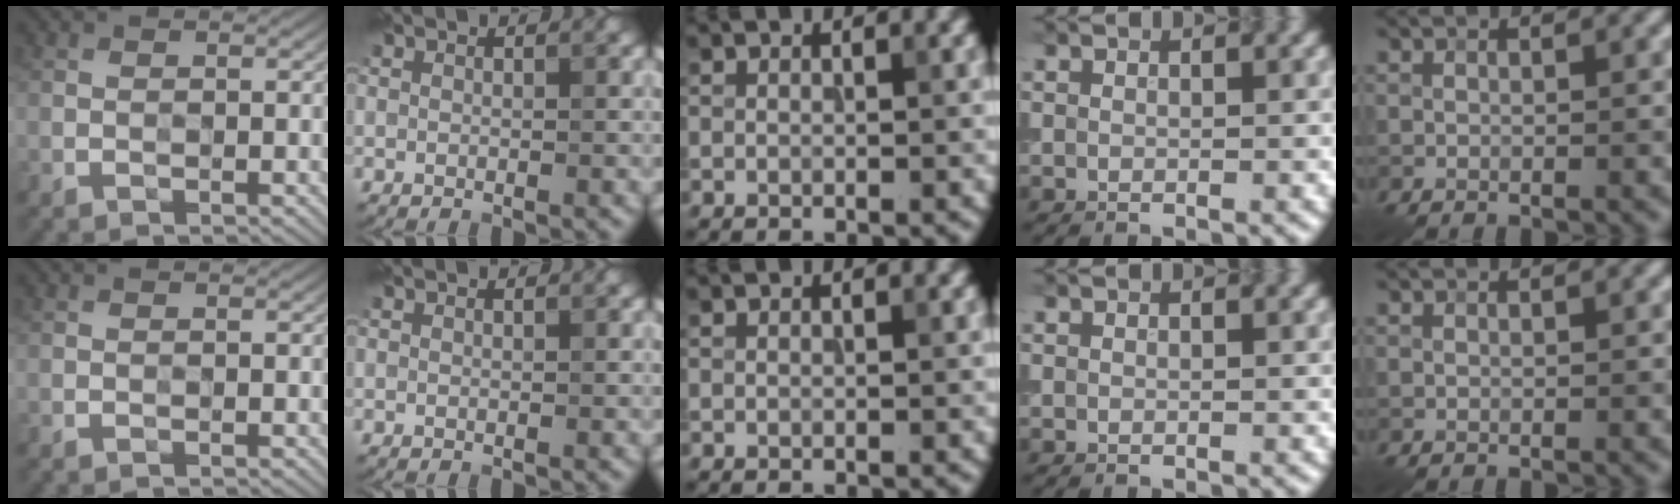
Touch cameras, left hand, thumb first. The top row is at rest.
{}